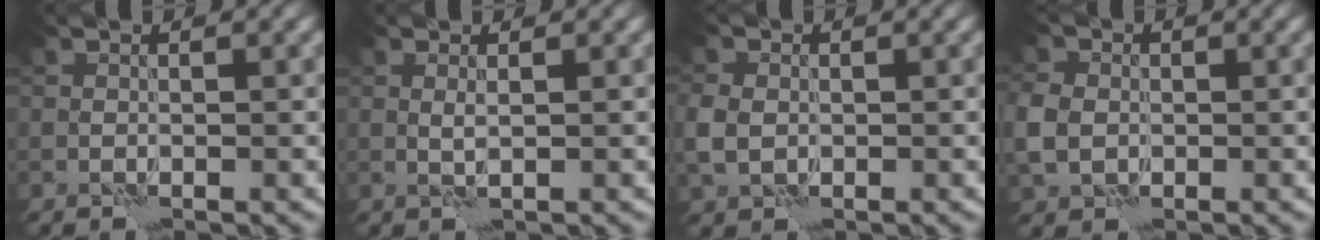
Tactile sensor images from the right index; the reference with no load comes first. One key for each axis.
{"total": 0.8, "fx": 0.1, "fy": 0.0, "fz": 0.8, "tx": -0.019, "ty": 0.001, "tz": 0.001}
{"total": 2.7, "fx": -0.3, "fy": 2.3, "fz": 1.5, "tx": -0.043, "ty": -0.001, "tz": -0.012}
{"total": 3.9, "fx": -0.4, "fy": 3.3, "fz": 2.0, "tx": -0.058, "ty": -0.001, "tz": -0.014}